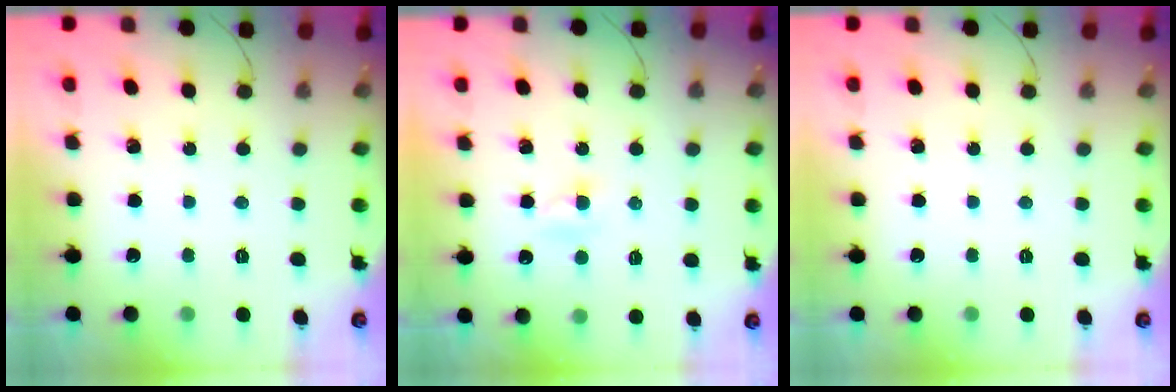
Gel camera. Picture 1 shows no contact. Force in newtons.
{"total": 1.6, "press": 1.4, "slide": 0.7}
{"total": 0.0}